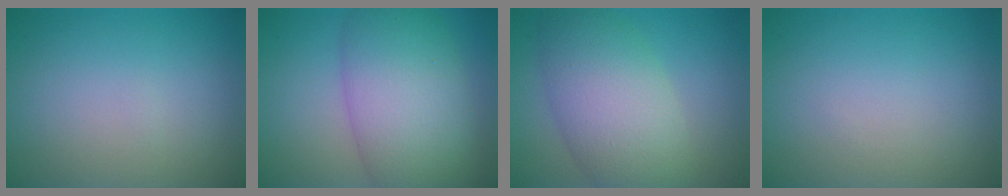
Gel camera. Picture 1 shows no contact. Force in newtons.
{"total": 10.0, "press": 9.9, "slide": 0.4}
{"total": 8.3, "press": 8.3, "slide": 0.2}
{"total": 0.0}